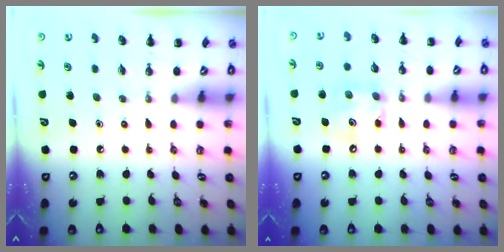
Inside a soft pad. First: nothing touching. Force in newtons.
{"total": 7.4, "press": 7.4, "slide": 1.0}